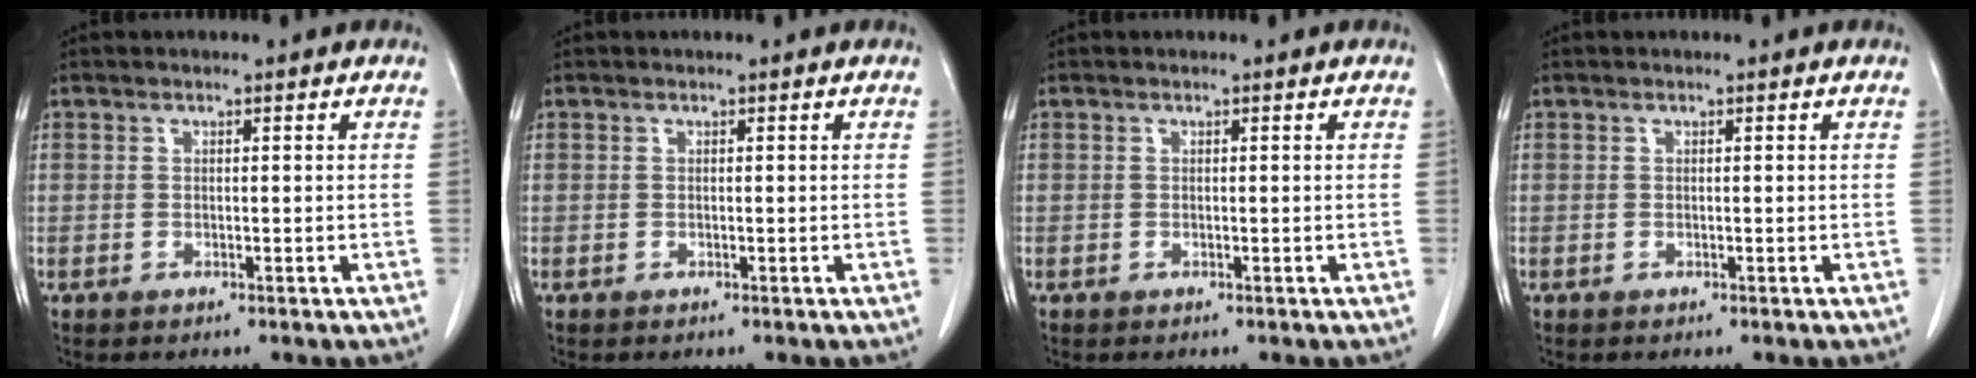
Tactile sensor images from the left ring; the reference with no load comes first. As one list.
[{"total": 0.0}, {"total": 0.0}, {"total": 0.0}]